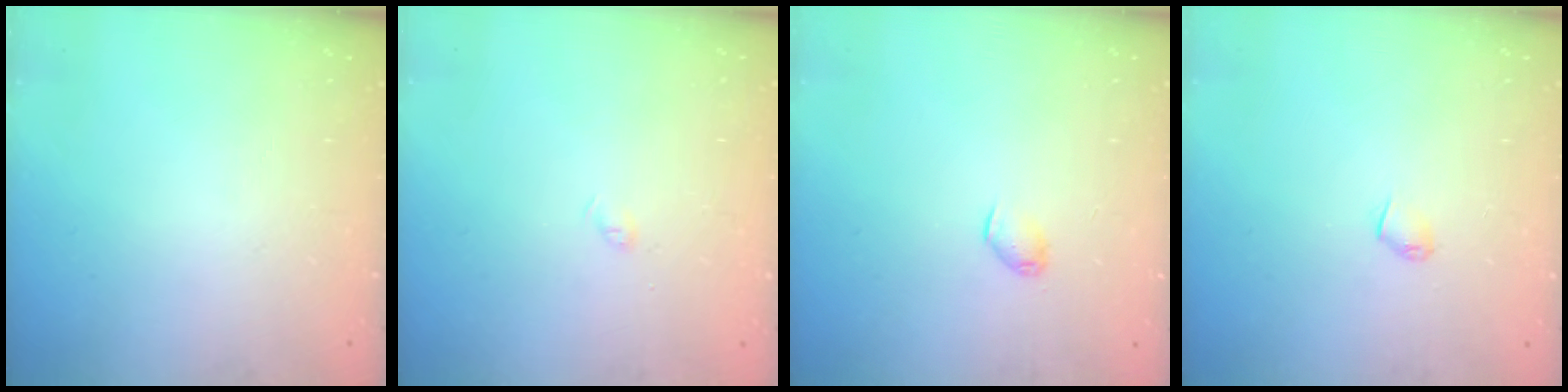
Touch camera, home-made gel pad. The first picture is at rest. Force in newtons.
{"total": 2.4, "press": 2.3, "slide": 0.3}
{"total": 3.3, "press": 3.2, "slide": 0.6}
{"total": 3.8, "press": 3.7, "slide": 0.8}